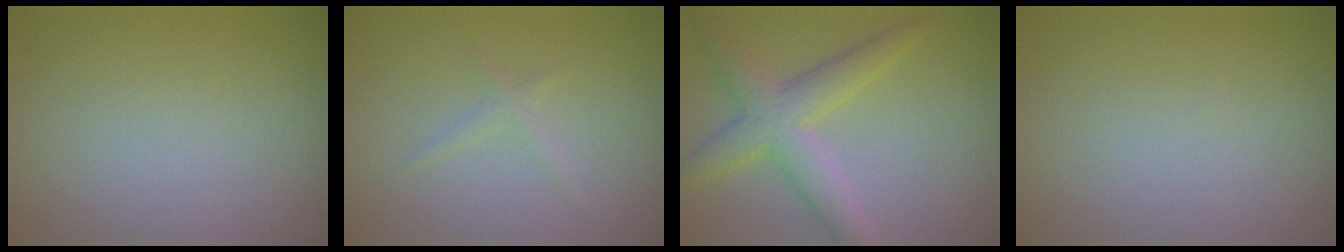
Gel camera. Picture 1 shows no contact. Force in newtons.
{"total": 0.9, "press": 0.9, "slide": 0.0}
{"total": 4.7, "press": 4.7, "slide": 0.2}
{"total": 0.0}